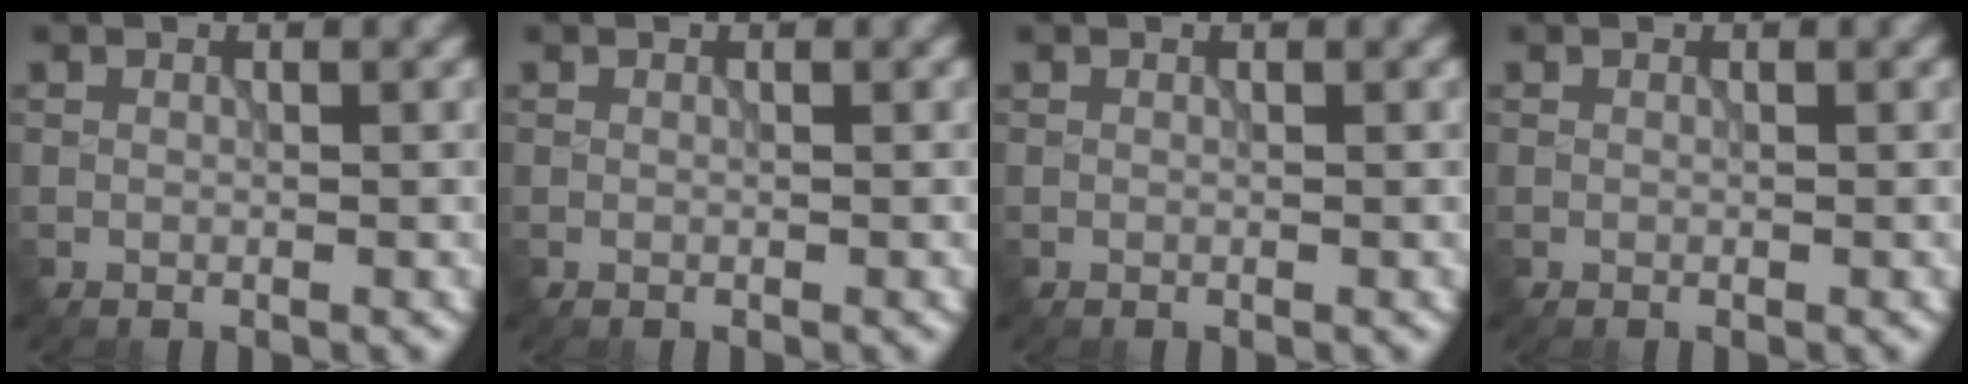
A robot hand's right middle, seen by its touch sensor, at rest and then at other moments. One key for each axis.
{"total": 0.0}
{"total": 0.0}
{"total": 0.0}